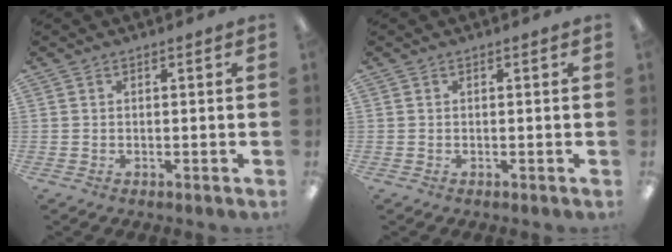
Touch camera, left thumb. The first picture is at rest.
{"total": 0.0}